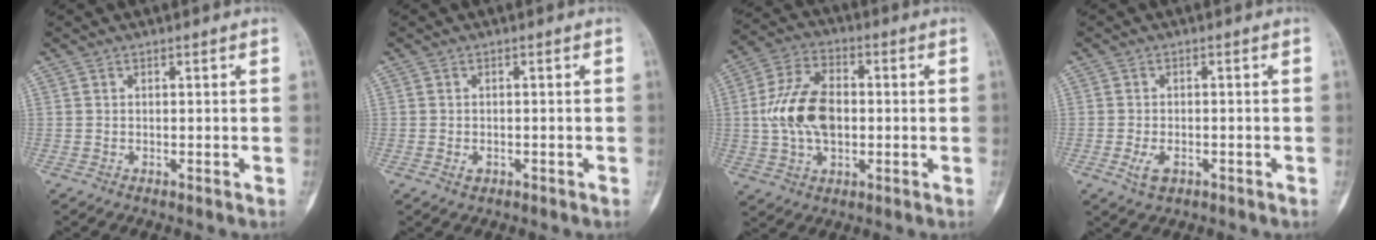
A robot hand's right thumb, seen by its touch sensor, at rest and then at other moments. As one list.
[{"total": 1.2, "force": [-0.6, 0.8, 0.6], "torque": [-0.007, 0.005, -0.007]}, {"total": 13.5, "force": [0.0, 8.4, 10.6], "torque": [-0.192, 0.017, -0.001]}, {"total": 3.3, "force": [-1.5, 1.9, 2.3], "torque": [-0.043, 0.002, -0.021]}]